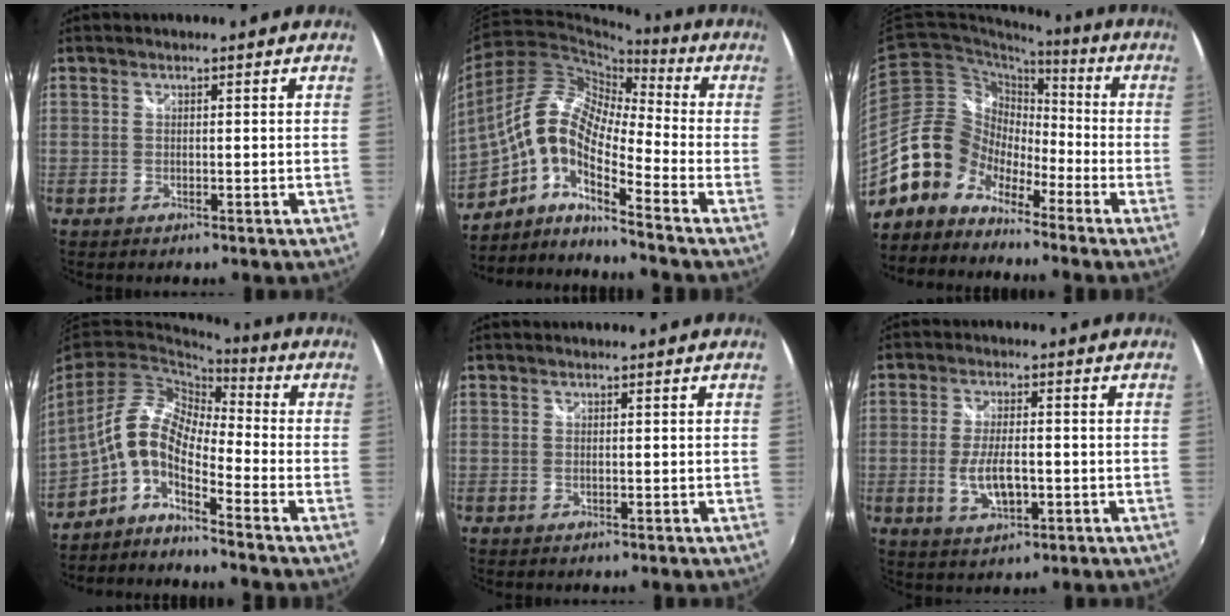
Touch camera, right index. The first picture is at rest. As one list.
[{"total": 13.5, "force": [-4.2, 4.8, 11.9], "torque": [-0.211, 0.006, -0.100]}, {"total": 12.5, "force": [-9.0, 8.0, 3.3], "torque": [-0.063, 0.031, -0.181]}, {"total": 7.8, "force": [-3.8, 2.6, 6.2], "torque": [-0.109, 0.011, -0.090]}, {"total": 0.0}, {"total": 6.6, "force": [-1.5, 2.7, 5.8], "torque": [-0.118, -0.008, -0.023]}]